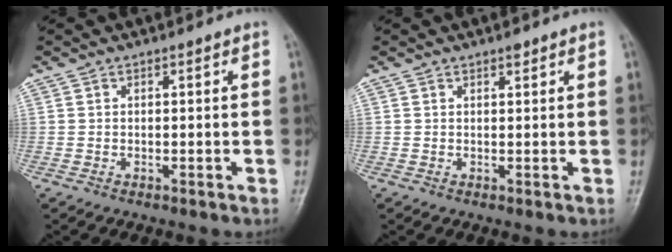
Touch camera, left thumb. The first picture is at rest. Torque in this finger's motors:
{"motor_torque": [0.81, 0.09, 1.12, -0.37, 0.06]}